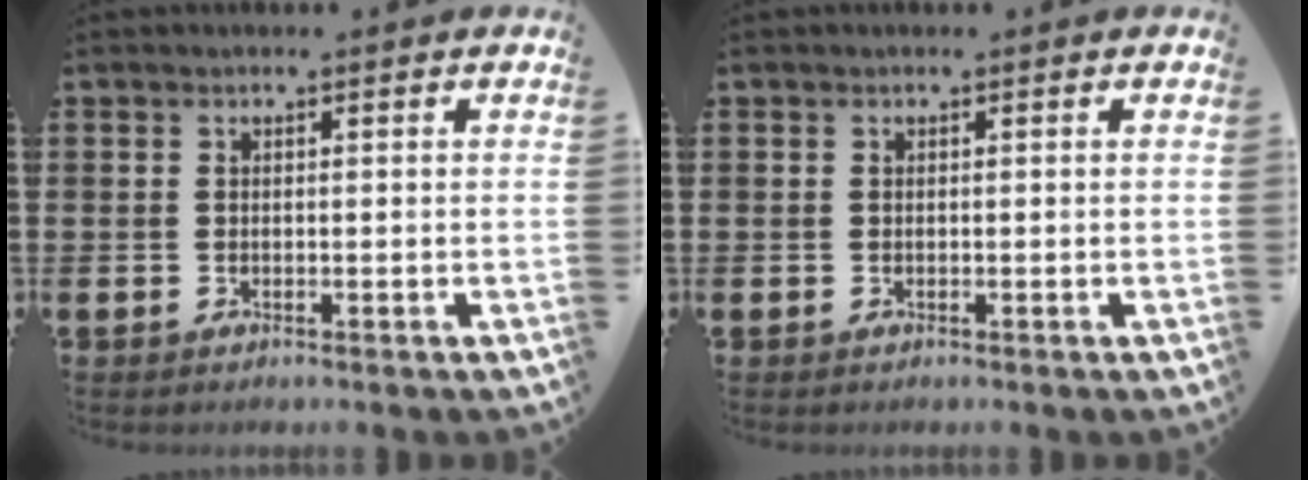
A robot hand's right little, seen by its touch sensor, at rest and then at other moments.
{"total": 0.0}